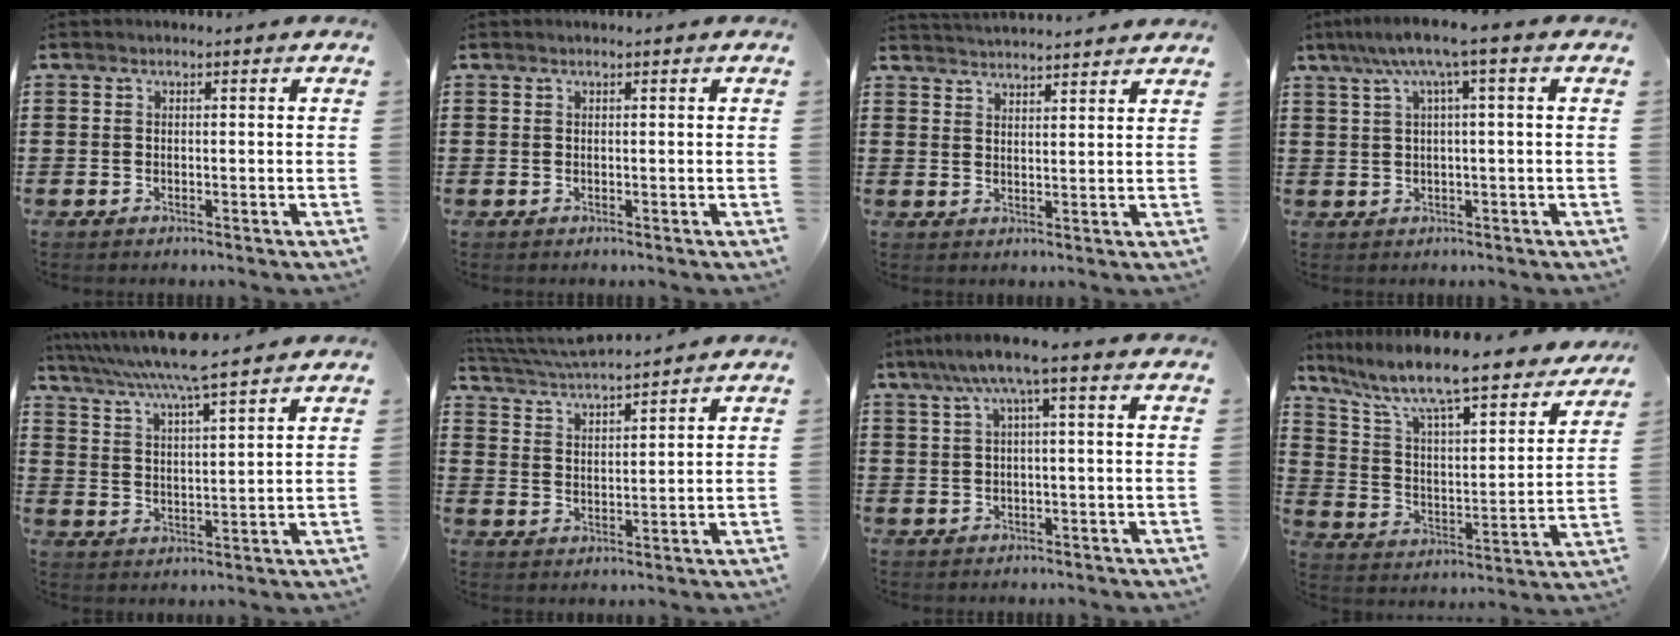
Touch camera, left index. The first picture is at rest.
{"total": 0.0}
{"total": 3.0, "force": [3.0, -0.4, -0.2], "torque": [-0.005, -0.011, 0.055]}
{"total": 5.8, "force": [1.8, 0.0, 5.5], "torque": [-0.110, 0.001, 0.026]}
{"total": 6.3, "force": [5.6, -0.7, 2.6], "torque": [-0.073, -0.036, 0.094]}
{"total": 4.8, "force": [4.6, -0.2, 1.4], "torque": [-0.044, -0.023, 0.081]}
{"total": 5.2, "force": [1.4, 0.2, 5.0], "torque": [-0.097, 0.006, 0.020]}
{"total": 9.4, "force": [8.1, 0.6, 4.8], "torque": [-0.128, -0.063, 0.132]}